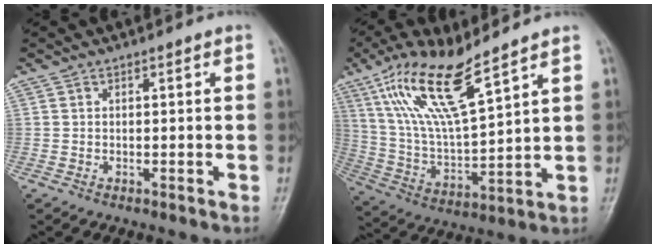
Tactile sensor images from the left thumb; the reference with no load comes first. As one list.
[{"total": 16.0, "force": [10.1, 3.6, 11.9], "torque": [-0.231, -0.044, 0.210]}]